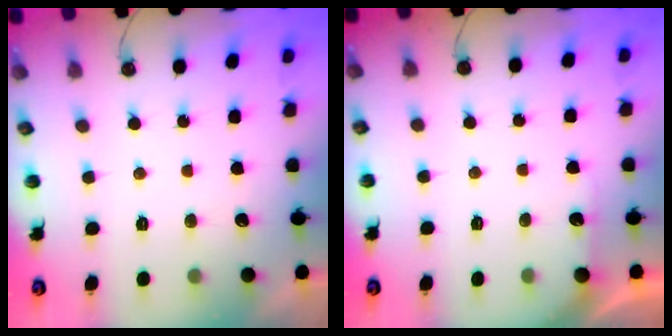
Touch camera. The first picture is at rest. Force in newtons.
{"total": 3.3, "press": 3.3, "slide": 0.3}